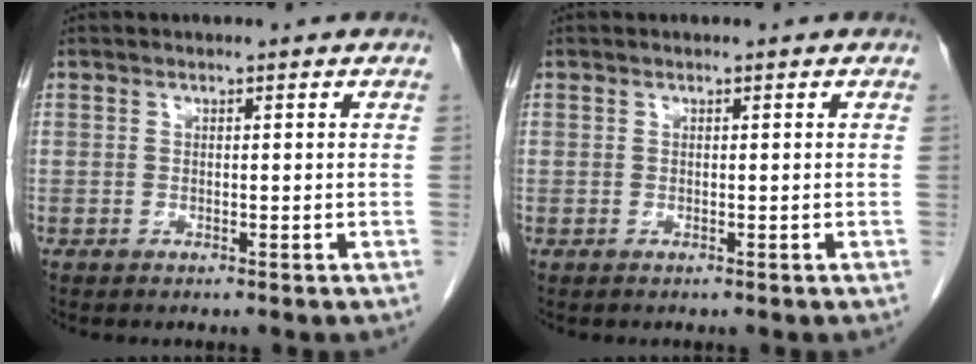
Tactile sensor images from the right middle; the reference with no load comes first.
{"total": 0.0}